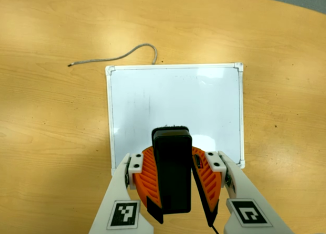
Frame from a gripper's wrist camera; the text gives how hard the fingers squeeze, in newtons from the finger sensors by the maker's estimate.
{"total": 9.2, "left": 9.8, "right": 8.7}